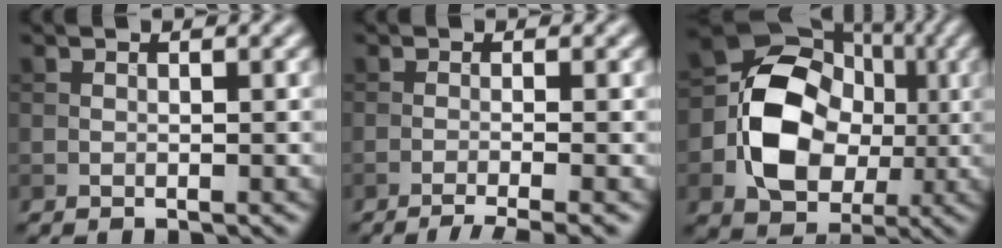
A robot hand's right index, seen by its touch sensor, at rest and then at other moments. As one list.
[{"total": 3.7, "force": [-2.2, 0.7, 2.9], "torque": [-0.038, 0.001, -0.046]}, {"total": 10.0, "force": [-1.6, 7.7, 6.2], "torque": [-0.102, 0.006, -0.032]}]